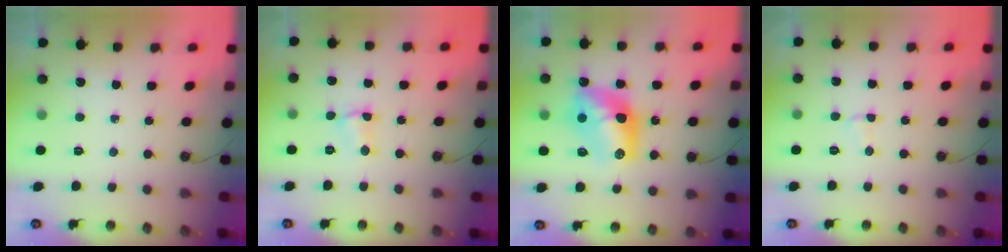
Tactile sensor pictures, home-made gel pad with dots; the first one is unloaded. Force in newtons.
{"total": 6.0, "press": 6.0, "slide": 0.6}
{"total": 13.0, "press": 13.0, "slide": 0.9}
{"total": 2.3, "press": 2.3, "slide": 0.5}